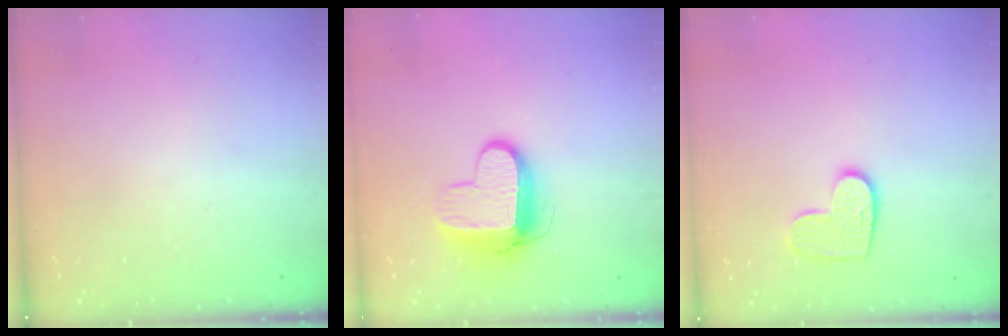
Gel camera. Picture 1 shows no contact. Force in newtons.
{"total": 10.3, "press": 10.3, "slide": 1.2}
{"total": 9.3, "press": 9.3, "slide": 0.4}